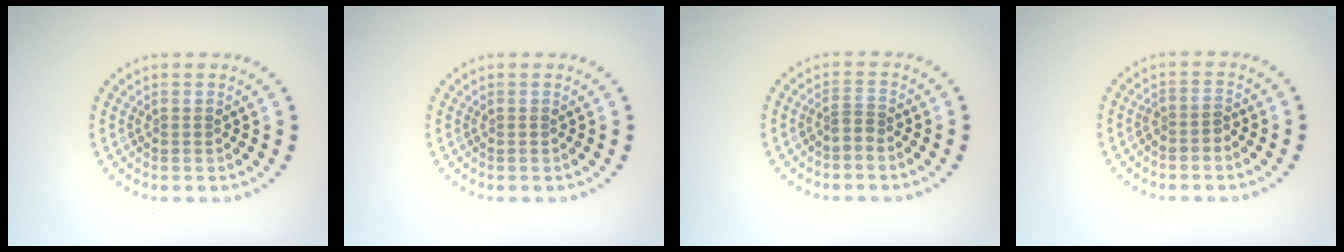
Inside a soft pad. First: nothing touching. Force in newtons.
{"total": 0.0}
{"total": 1.1, "press": 0.7, "slide": 0.9}
{"total": 1.5, "press": 1.1, "slide": 0.9}